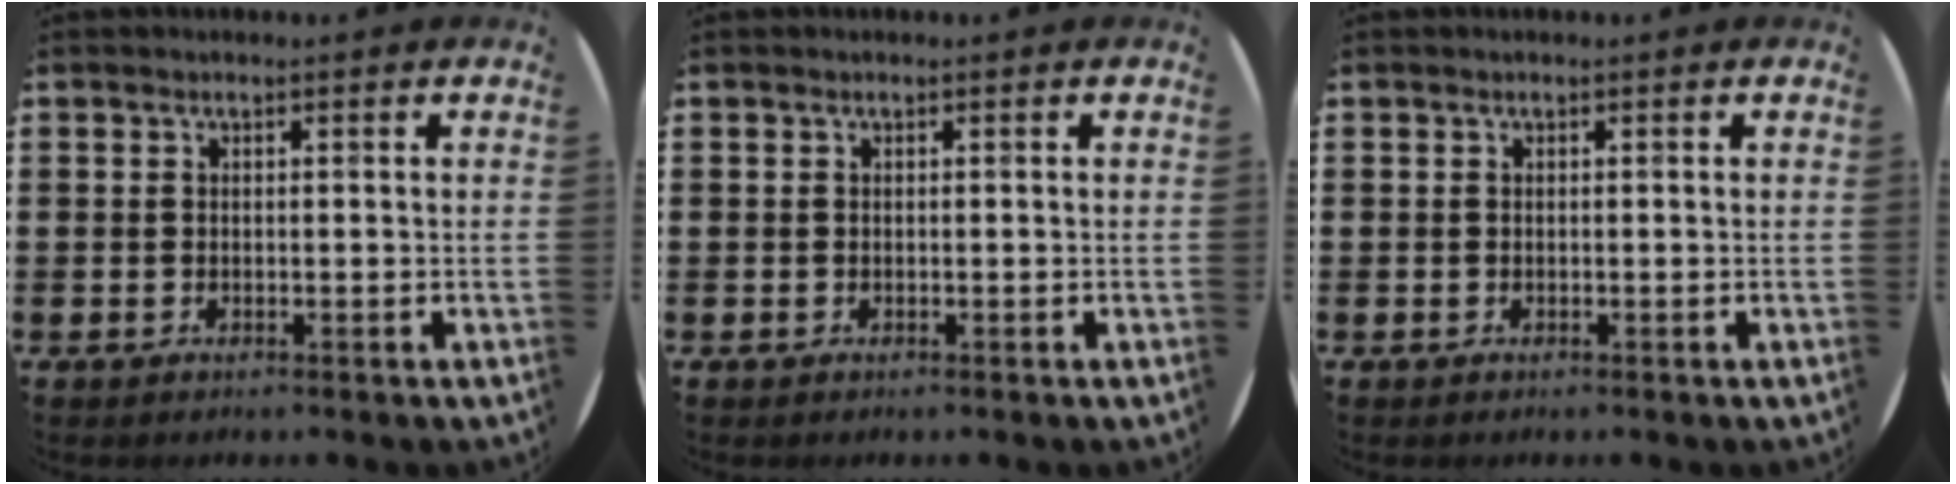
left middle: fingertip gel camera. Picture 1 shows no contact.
{"total": 0.0}
{"total": 0.0}